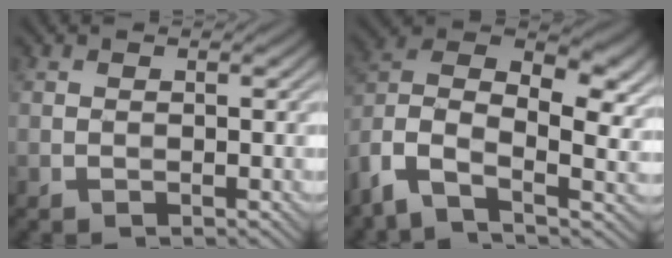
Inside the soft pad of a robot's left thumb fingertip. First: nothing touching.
{"total": 13.9, "force": [-2.7, 8.1, 10.9], "torque": [-0.229, 0.003, -0.064]}